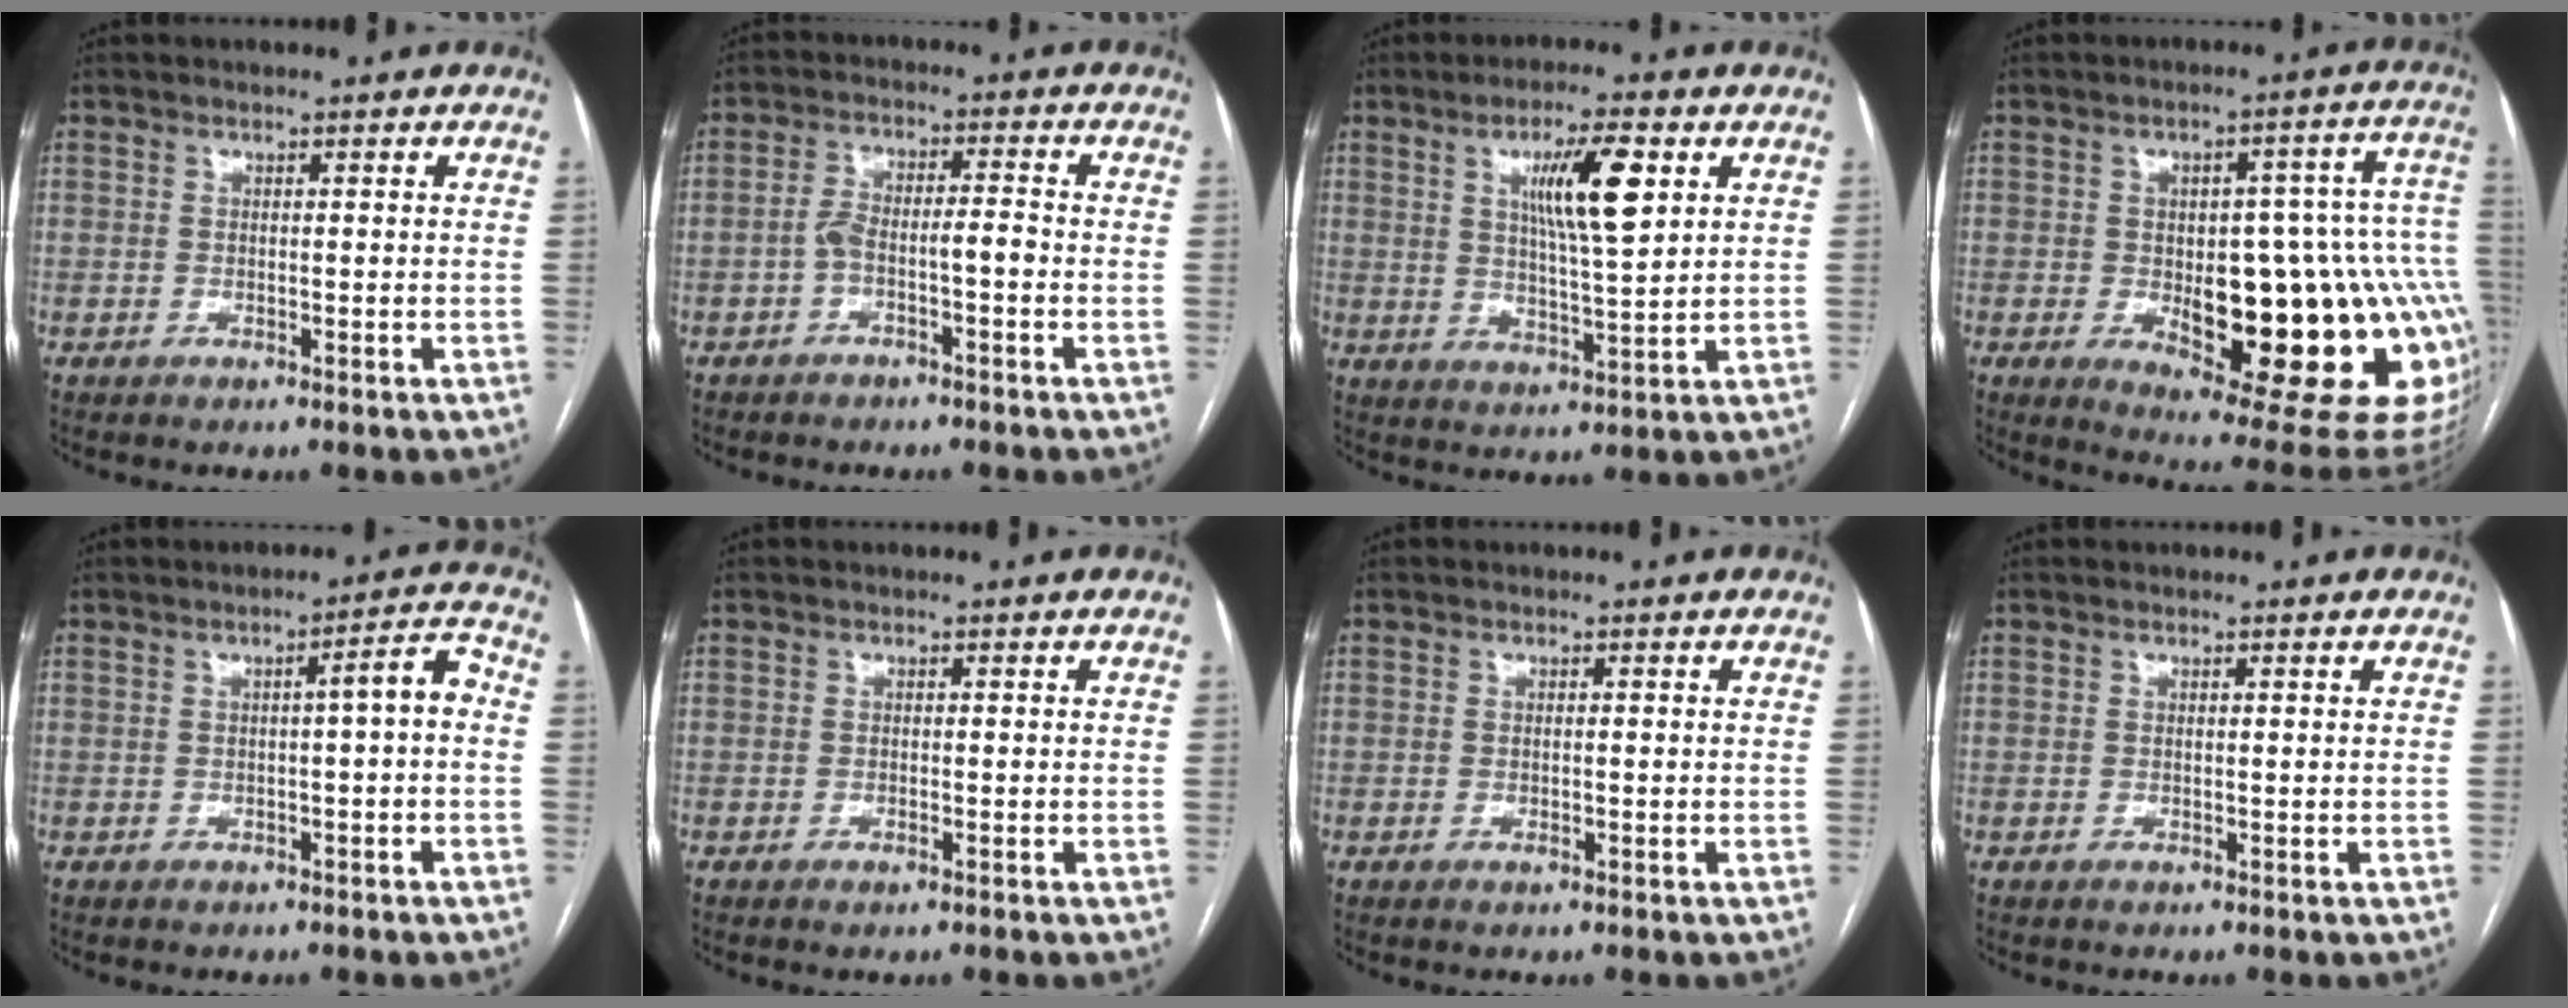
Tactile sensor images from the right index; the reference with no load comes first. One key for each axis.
{"total": 4.5, "fx": -1.7, "fy": 1.0, "fz": 4.1, "tx": -0.079, "ty": 0.023, "tz": -0.026}
{"total": 9.8, "fx": 3.6, "fy": 1.1, "fz": 9.0, "tx": -0.155, "ty": 0.002, "tz": 0.062}
{"total": 26.0, "fx": -5.5, "fy": 7.9, "fz": 24.2, "tx": -0.221, "ty": 0.019, "tz": -0.052}
{"total": 4.0, "fx": -0.2, "fy": 0.3, "fz": 4.0, "tx": -0.052, "ty": 0.014, "tz": -0.002}
{"total": 0.6, "fx": -0.4, "fy": 0.1, "fz": 0.4, "tx": -0.006, "ty": 0.000, "tz": -0.004}
{"total": 0.6, "fx": -0.1, "fy": 0.2, "fz": 0.6, "tx": -0.011, "ty": -0.002, "tz": 0.001}
{"total": 0.0}